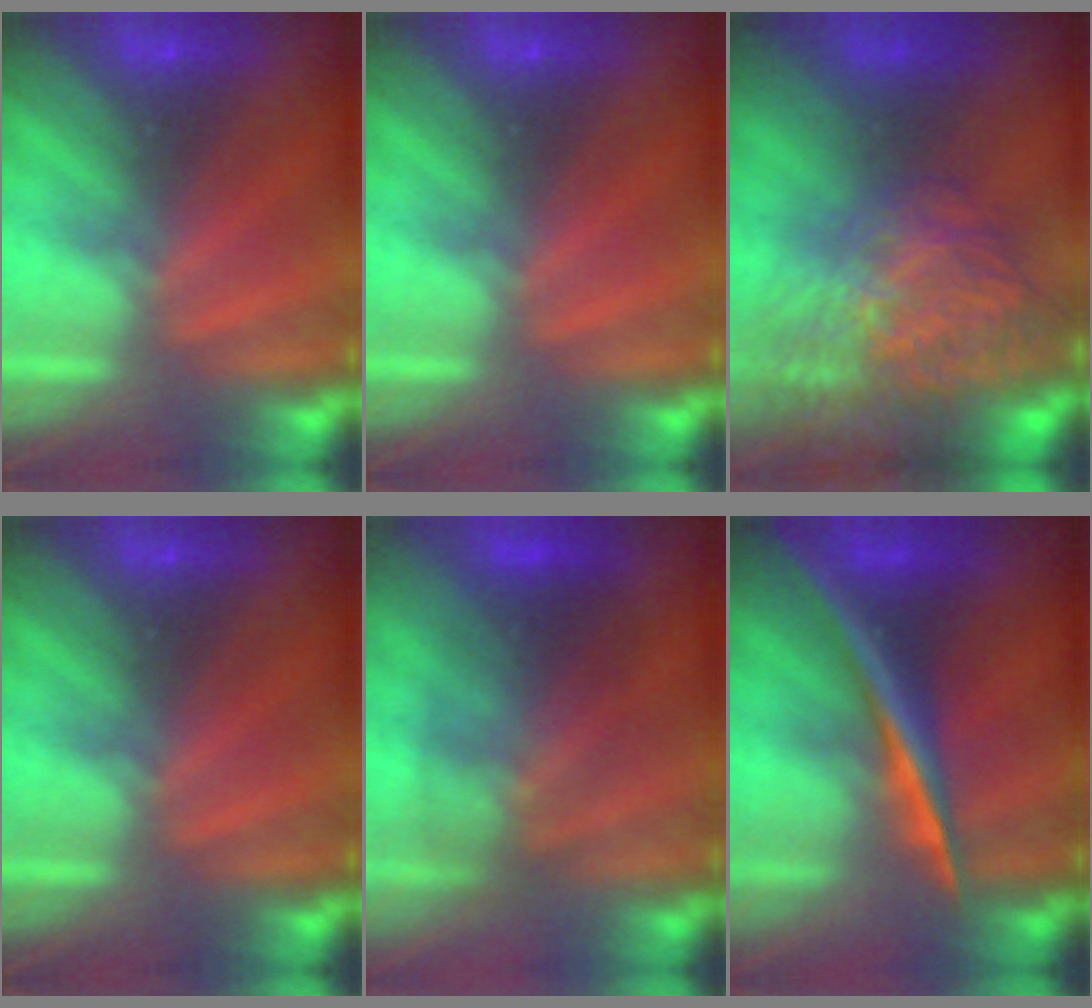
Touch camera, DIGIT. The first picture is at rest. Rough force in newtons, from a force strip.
{"total": 0.0}
{"total": 9.4}
{"total": 0.0}
{"total": 3.4}
{"total": 2.6}